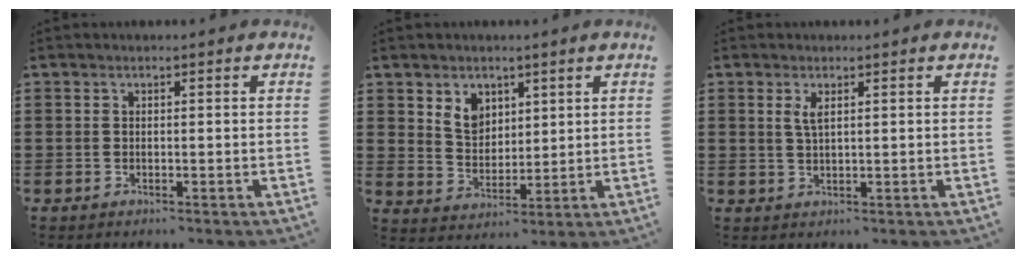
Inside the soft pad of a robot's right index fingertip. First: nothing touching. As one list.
[{"total": 5.1, "force": [2.9, 3.8, 1.7], "torque": [-0.050, 0.013, 0.056]}, {"total": 2.1, "force": [0.9, 0.6, 1.8], "torque": [-0.038, 0.003, 0.015]}]